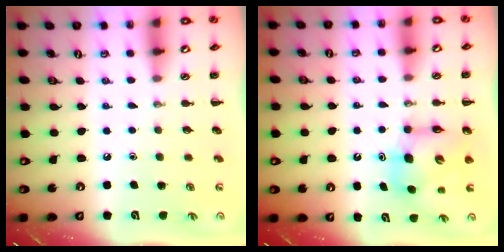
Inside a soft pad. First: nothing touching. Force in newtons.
{"total": 7.0, "press": 6.9, "slide": 1.0}